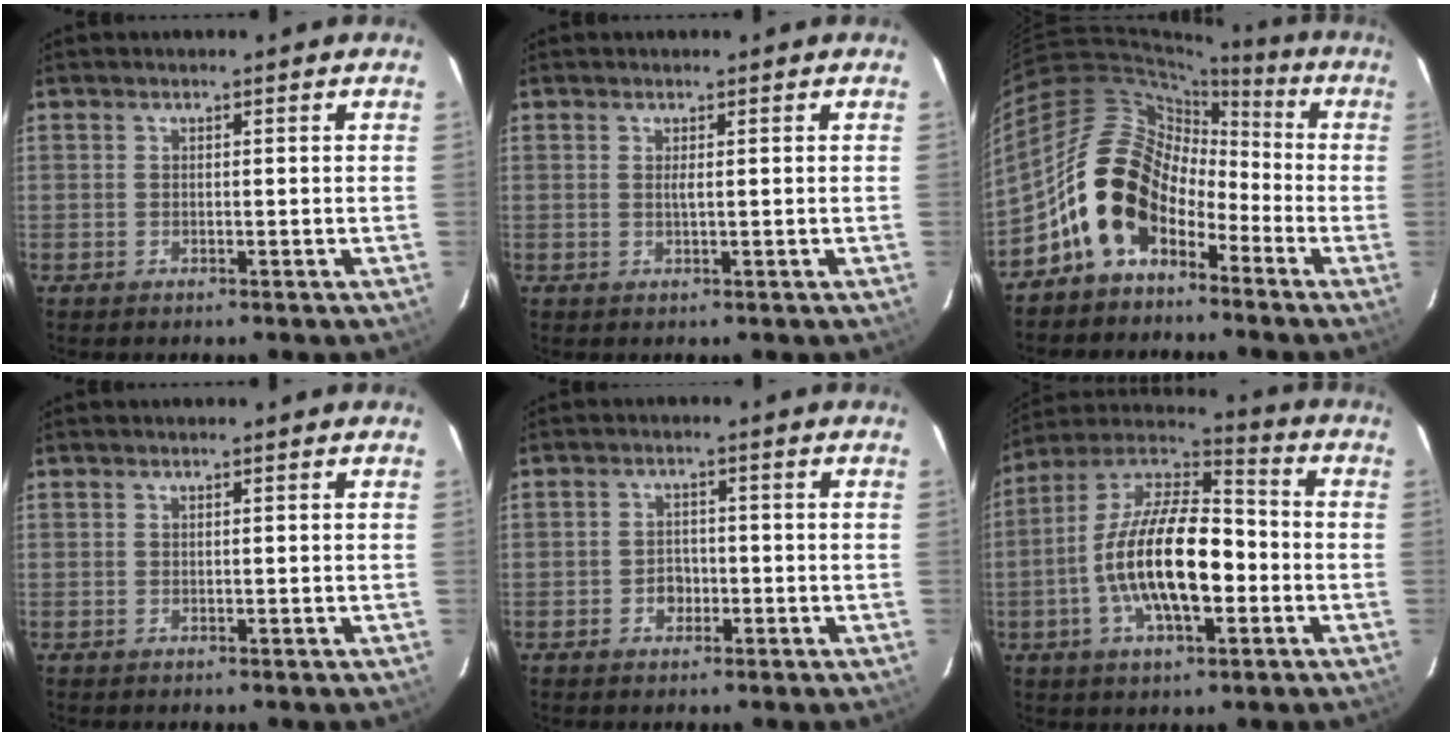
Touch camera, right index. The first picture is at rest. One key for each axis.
{"total": 0.9, "fx": 0.2, "fy": -0.1, "fz": 0.9, "tx": -0.018, "ty": -0.001, "tz": 0.003}
{"total": 13.9, "fx": -6.8, "fy": 9.6, "fz": 7.5, "tx": -0.138, "ty": 0.020, "tz": -0.123}
{"total": 0.0}
{"total": 3.0, "fx": -1.1, "fy": 2.5, "fz": 1.2, "tx": -0.024, "ty": 0.008, "tz": -0.014}
{"total": 18.2, "fx": -3.9, "fy": 7.6, "fz": 16.1, "tx": -0.309, "ty": 0.001, "tz": -0.076}